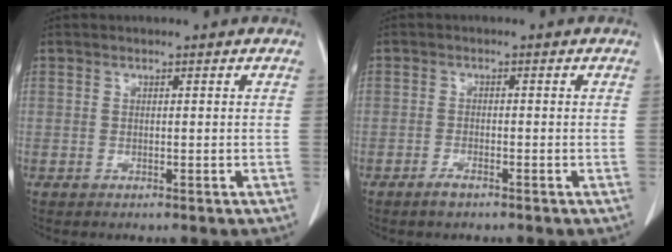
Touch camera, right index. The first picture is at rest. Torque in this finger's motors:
{"motor_torque": [0.21, -0.20, -0.05, 0.02]}